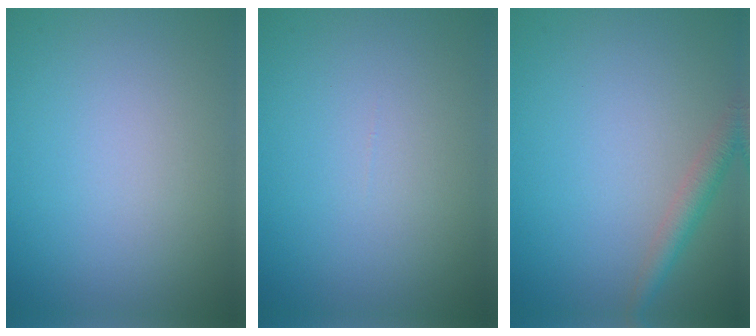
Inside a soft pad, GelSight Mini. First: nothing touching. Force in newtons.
{"total": 0.0}
{"total": 2.3, "press": 2.3, "slide": 0.1}